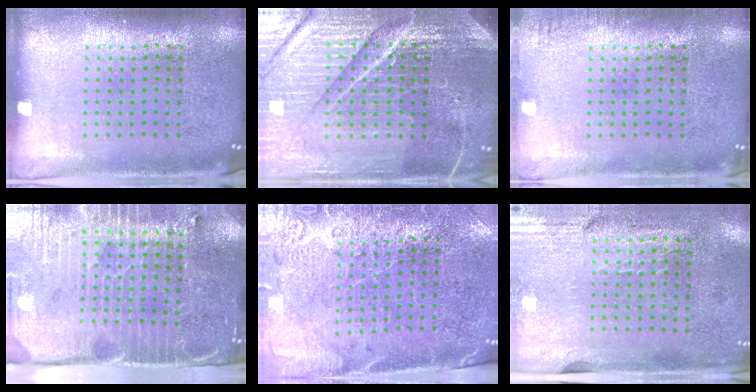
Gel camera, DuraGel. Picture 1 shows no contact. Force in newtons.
{"total": 6.1, "press": 5.5, "slide": 2.6}
{"total": 1.0, "press": 1.0, "slide": 0.1}
{"total": 4.6, "press": 3.9, "slide": 2.5}
{"total": 2.8, "press": 2.5, "slide": 1.1}
{"total": 2.9, "press": 2.5, "slide": 1.5}